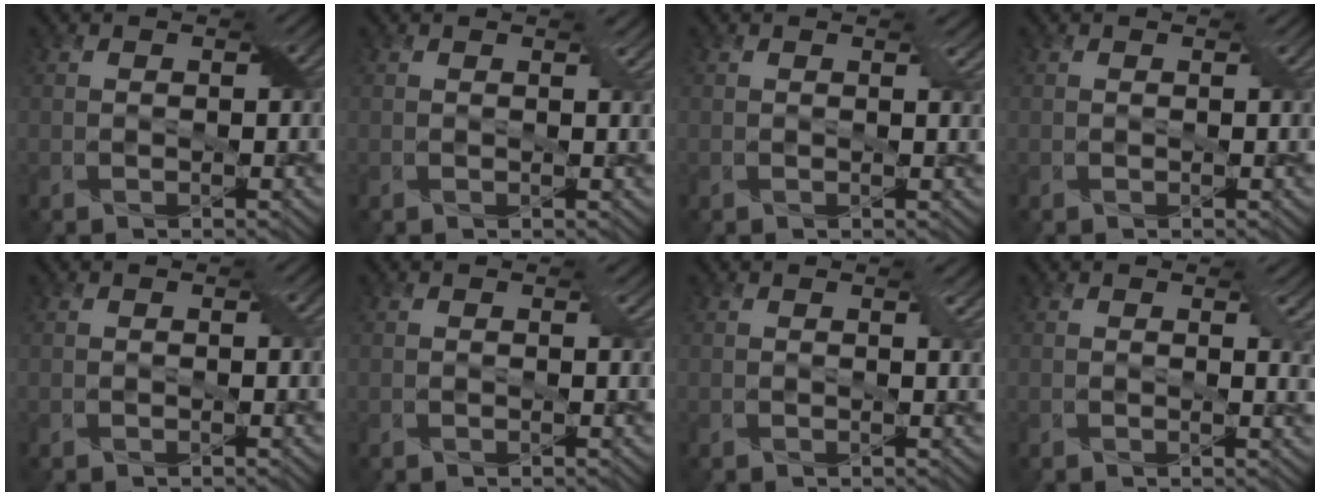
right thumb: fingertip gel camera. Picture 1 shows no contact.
{"total": 0.8, "force": [0.6, 0.1, 0.5], "torque": [-0.010, -0.001, 0.010]}
{"total": 0.9, "force": [0.6, 0.1, 0.6], "torque": [-0.011, -0.002, 0.011]}
{"total": 0.0}
{"total": 0.0}
{"total": 0.6, "force": [0.4, 0.1, 0.4], "torque": [-0.005, -0.001, 0.007]}
{"total": 1.2, "force": [0.8, 0.1, 0.9], "torque": [-0.014, 0.000, 0.013]}
{"total": 2.2, "force": [1.2, 0.7, 1.8], "torque": [-0.029, -0.005, 0.021]}